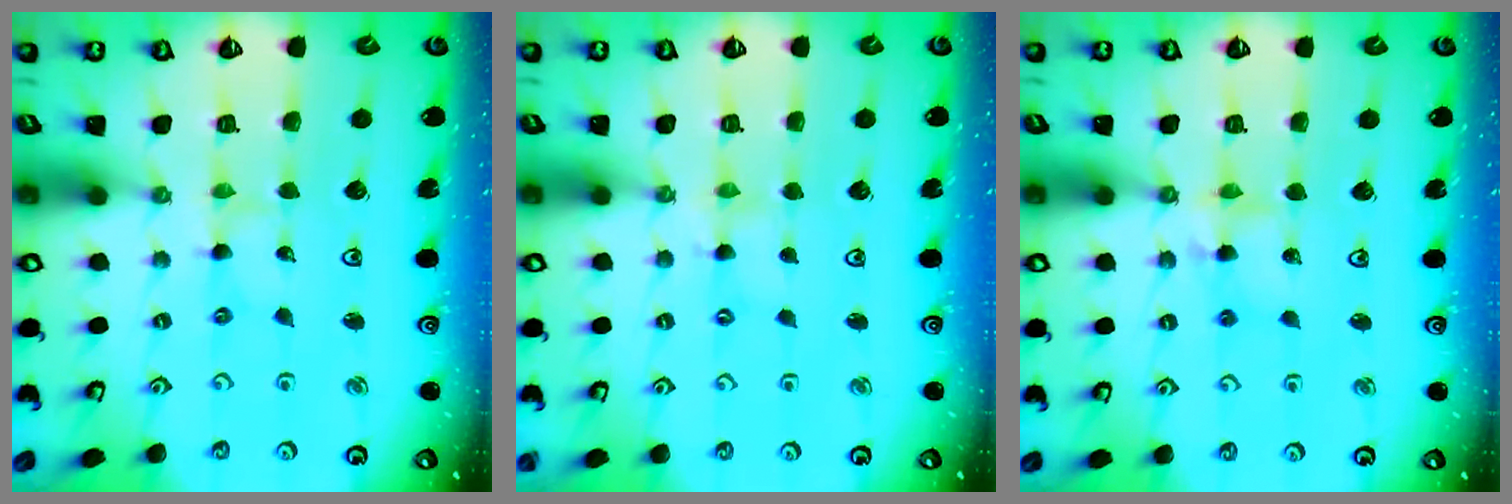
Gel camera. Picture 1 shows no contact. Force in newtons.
{"total": 0.9, "press": 0.9, "slide": 0.2}
{"total": 5.8, "press": 5.8, "slide": 0.5}